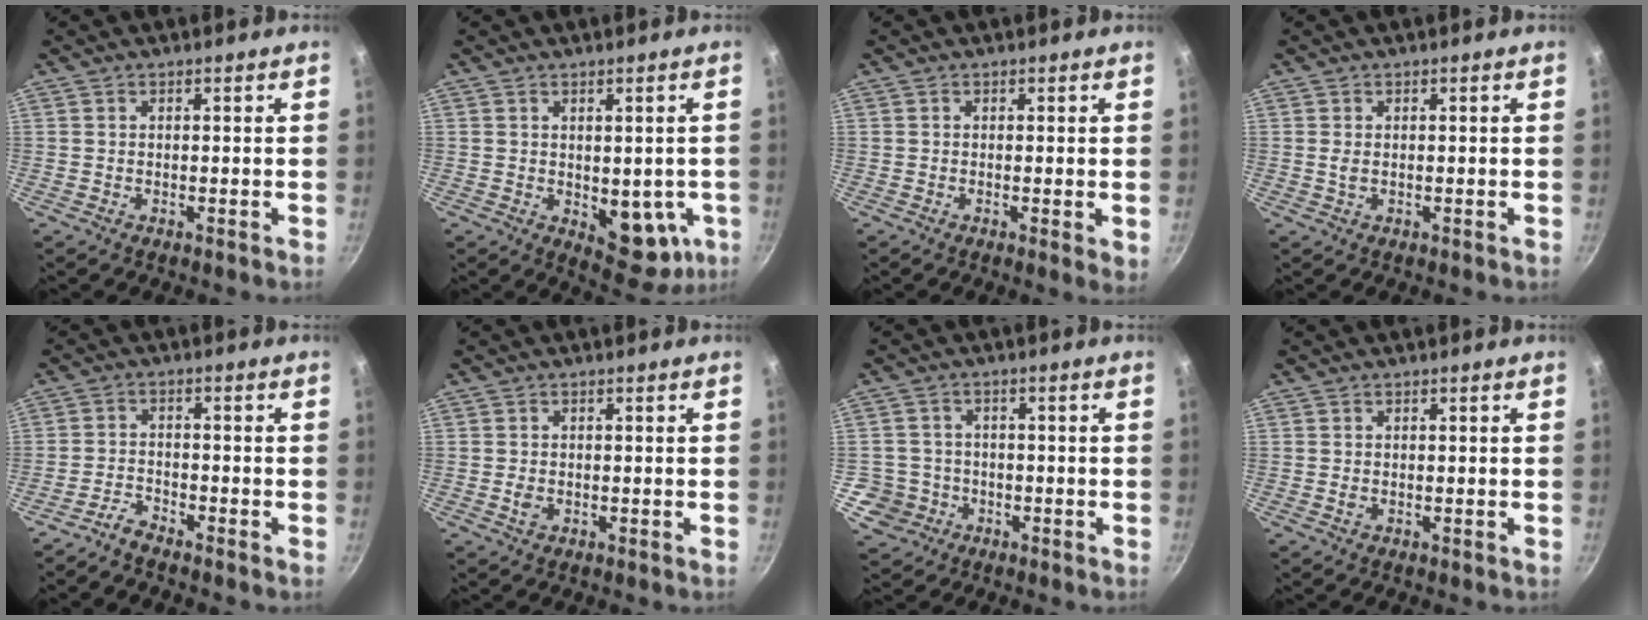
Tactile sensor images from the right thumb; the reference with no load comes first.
{"total": 10.3, "force": [-1.6, 5.7, 8.5], "torque": [-0.064, -0.008, -0.008]}
{"total": 2.2, "force": [-0.1, 0.5, 2.1], "torque": [-0.029, -0.008, -0.004]}
{"total": 1.1, "force": [0.1, 0.6, 0.9], "torque": [-0.019, 0.000, 0.002]}
{"total": 2.9, "force": [-2.7, 0.5, 0.8], "torque": [-0.020, 0.023, -0.059]}
{"total": 1.6, "force": [-0.4, 1.2, 1.0], "torque": [-0.019, 0.000, -0.007]}
{"total": 6.1, "force": [-2.0, 5.7, 0.7], "torque": [0.011, 0.028, -0.033]}
{"total": 0.6, "force": [-0.1, 0.4, 0.4], "torque": [-0.006, 0.001, -0.001]}